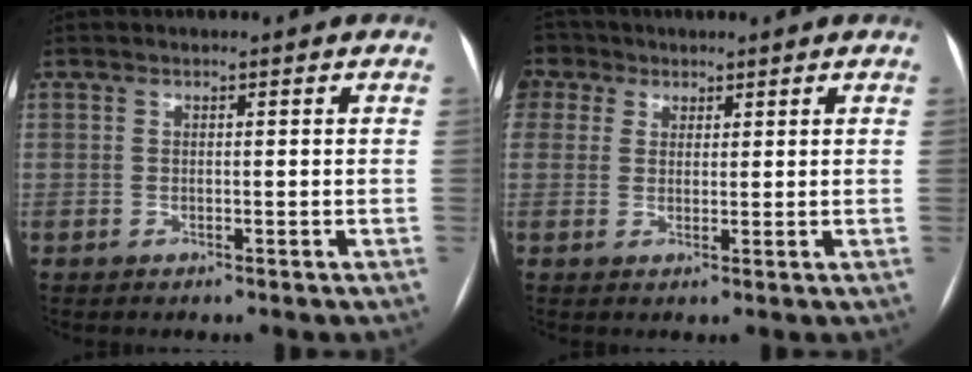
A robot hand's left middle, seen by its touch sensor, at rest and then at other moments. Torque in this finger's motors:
{"motor_torque": [1.44, -0.69, 1.06, 0.21]}